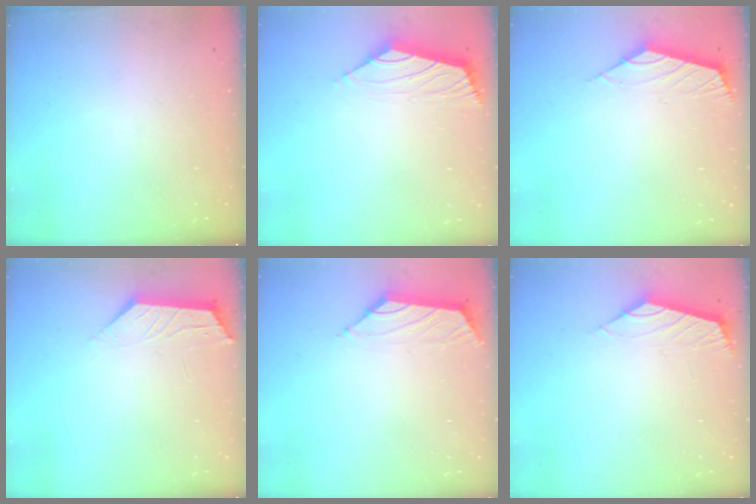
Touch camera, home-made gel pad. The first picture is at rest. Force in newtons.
{"total": 2.5, "press": 2.4, "slide": 0.6}
{"total": 2.7, "press": 2.6, "slide": 0.6}
{"total": 1.9, "press": 1.9, "slide": 0.4}
{"total": 1.6, "press": 1.4, "slide": 0.6}
{"total": 2.1, "press": 2.1, "slide": 0.5}